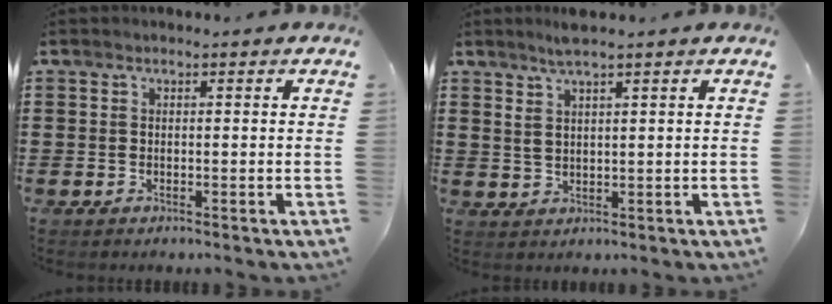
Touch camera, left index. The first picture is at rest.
{"total": 3.1, "force": [2.1, 0.5, 2.2], "torque": [-0.047, 0.004, 0.037]}